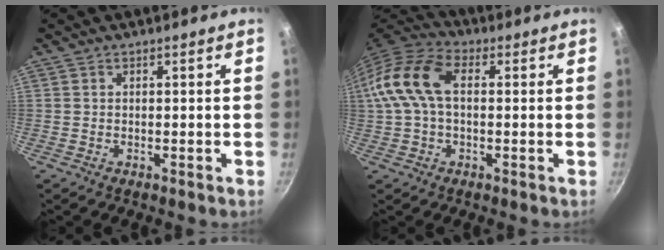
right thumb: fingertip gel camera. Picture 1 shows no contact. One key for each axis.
{"total": 12.4, "fx": 1.4, "fy": 7.5, "fz": 9.8, "tx": -0.188, "ty": 0.031, "tz": 0.009}